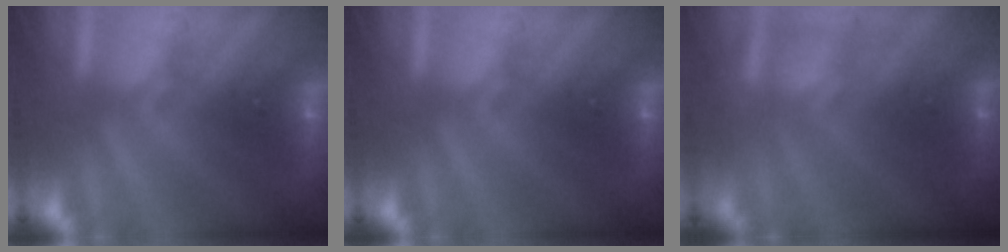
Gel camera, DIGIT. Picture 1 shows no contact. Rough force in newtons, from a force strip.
{"total": 0.0}
{"total": 2.8}